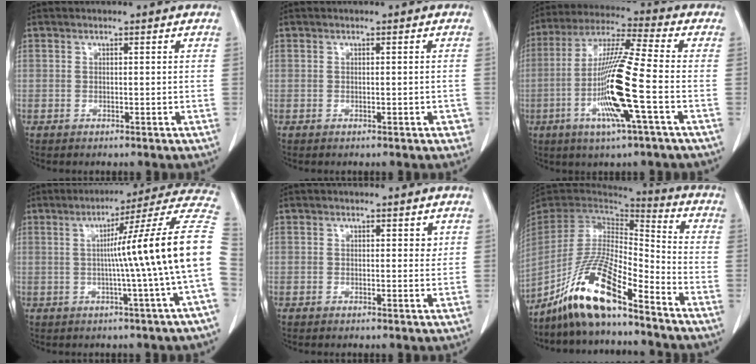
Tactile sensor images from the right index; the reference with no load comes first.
{"total": 1.4, "force": [-0.4, 0.5, 1.2], "torque": [-0.011, 0.004, -0.003]}
{"total": 14.5, "force": [-3.9, -0.5, 13.9], "torque": [-0.282, -0.012, -0.081]}
{"total": 16.4, "force": [0.3, -2.6, 16.2], "torque": [-0.196, 0.018, -0.008]}
{"total": 1.2, "force": [0.6, 0.7, 0.7], "torque": [-0.002, -0.002, 0.006]}
{"total": 14.7, "force": [-10.2, 2.1, 10.3], "torque": [-0.202, -0.004, -0.190]}